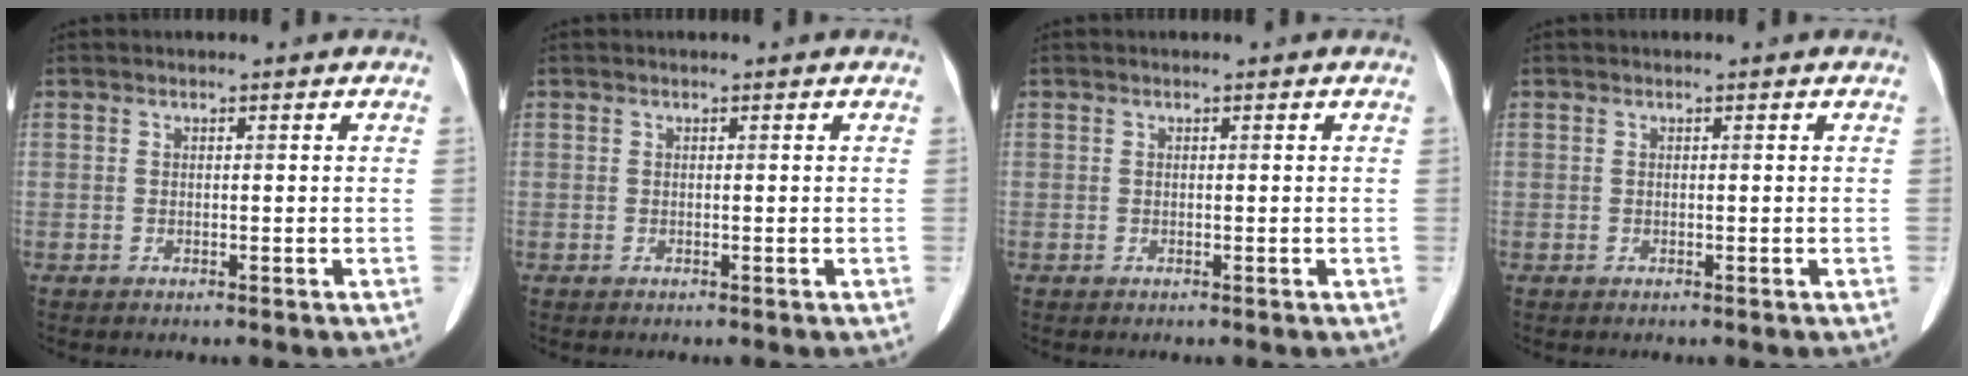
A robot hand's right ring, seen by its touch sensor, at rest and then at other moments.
{"total": 0.0}
{"total": 0.0}
{"total": 0.0}